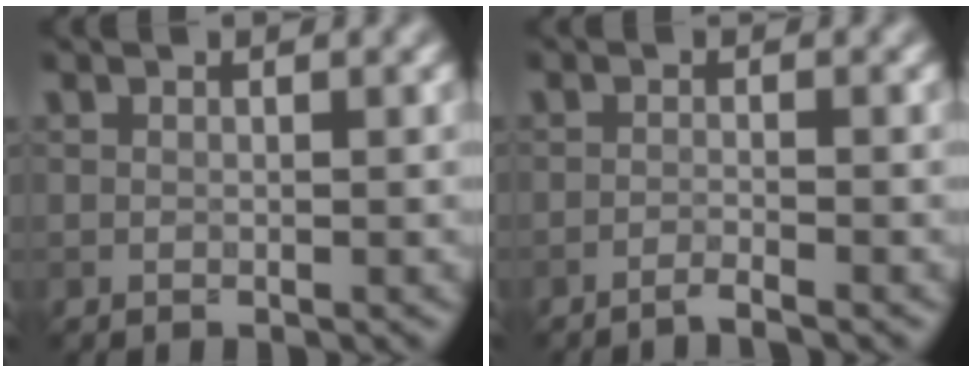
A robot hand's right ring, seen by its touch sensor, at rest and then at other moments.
{"total": 1.4, "force": [-1.1, 0.1, 0.9], "torque": [-0.010, 0.000, -0.032]}